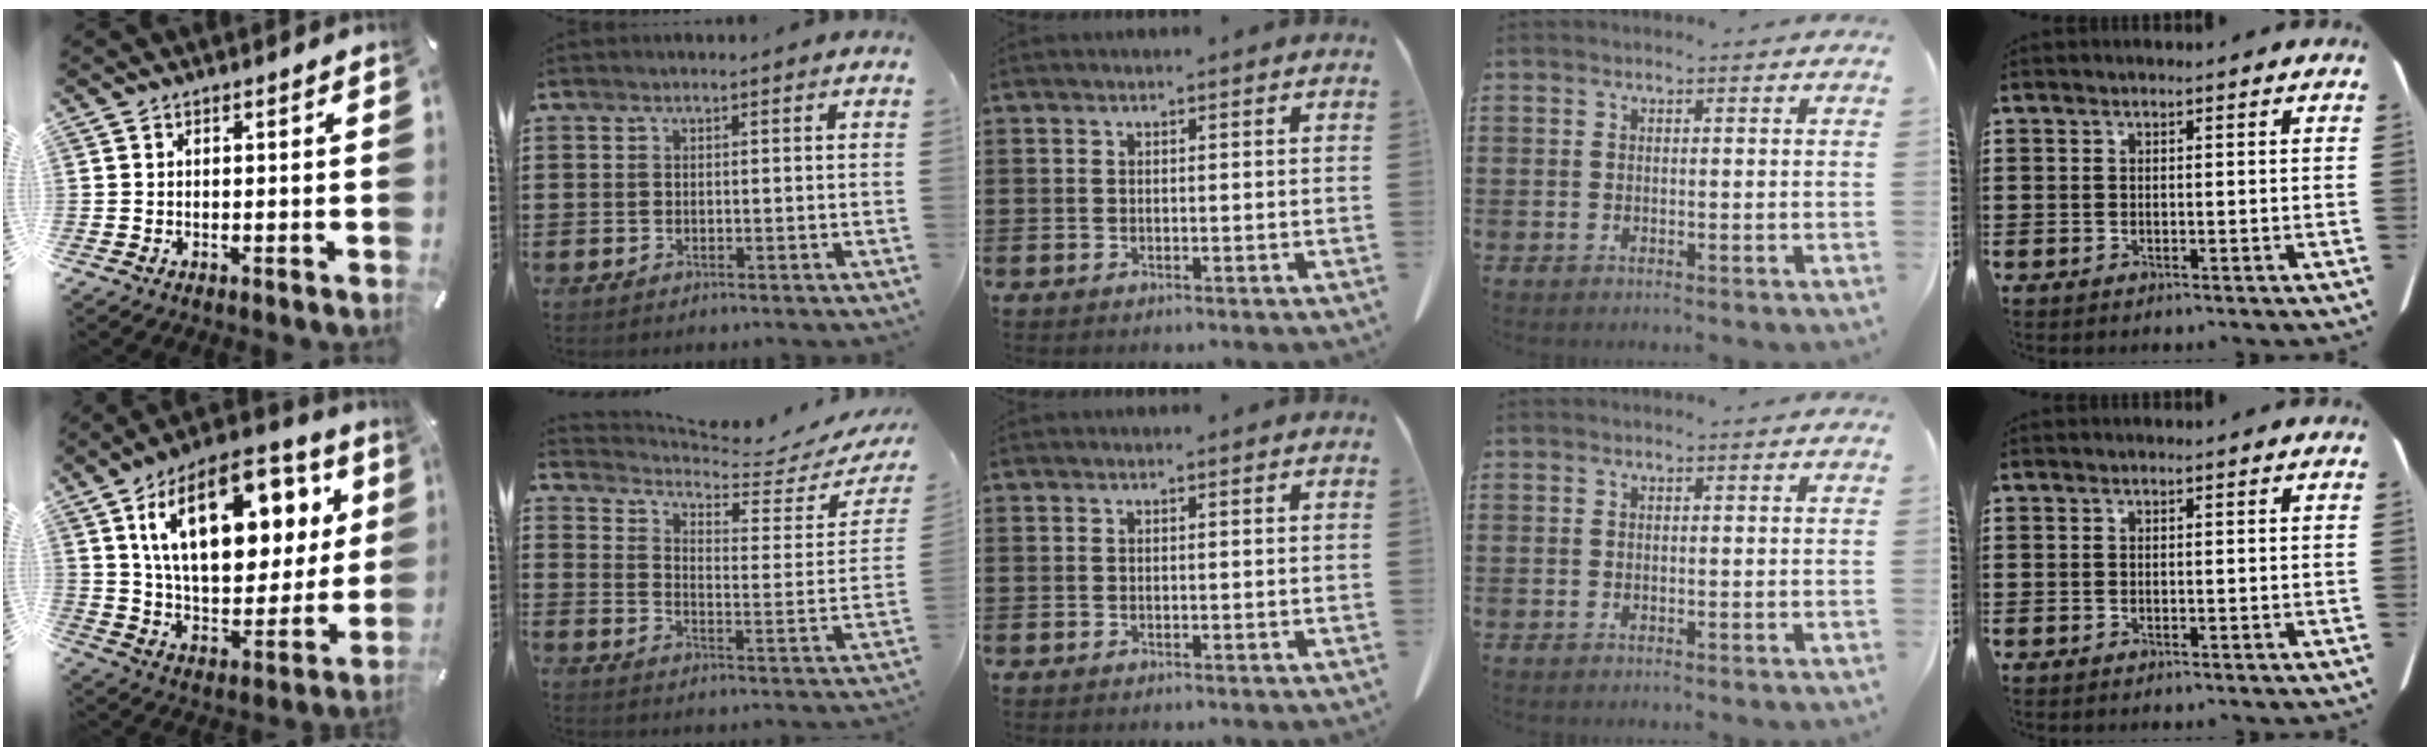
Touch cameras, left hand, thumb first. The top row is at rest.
{"thumb": {"total": 23.5, "force": [10.6, 12.8, 16.6], "torque": [-0.274, -0.034, 0.176]}, "index": {"total": 4.1, "force": [3.6, 0.7, 1.7], "torque": [-0.058, -0.033, 0.056]}}